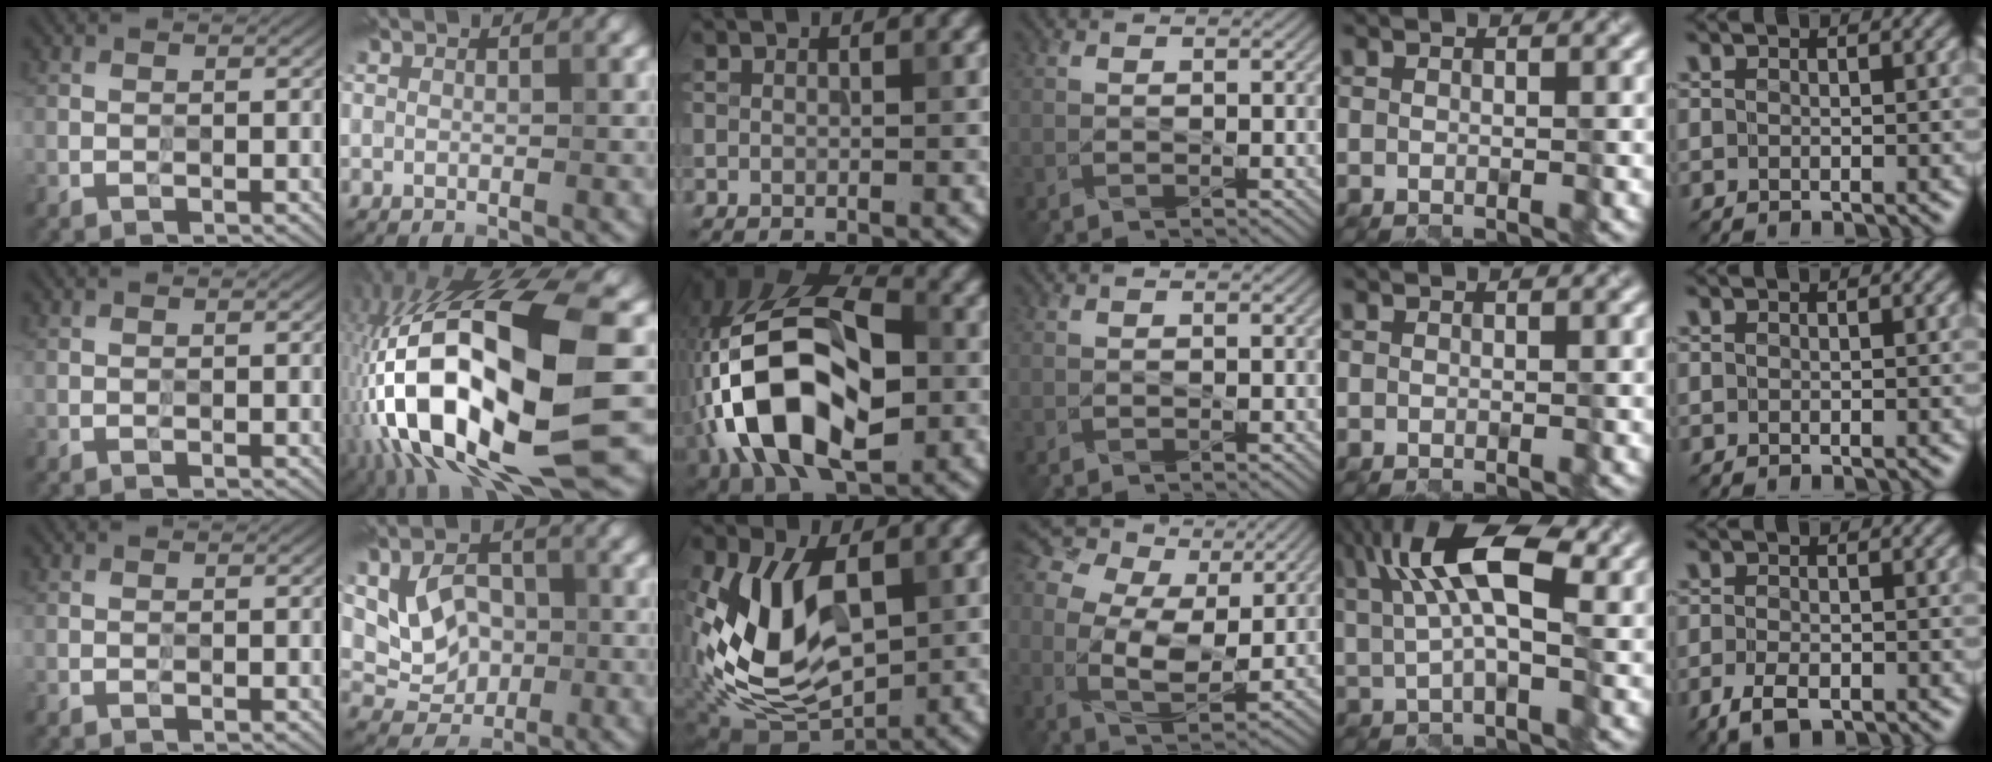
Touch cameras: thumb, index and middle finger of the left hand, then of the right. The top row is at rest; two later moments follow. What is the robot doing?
{"motion": "wipe", "object": "plastic plate"}